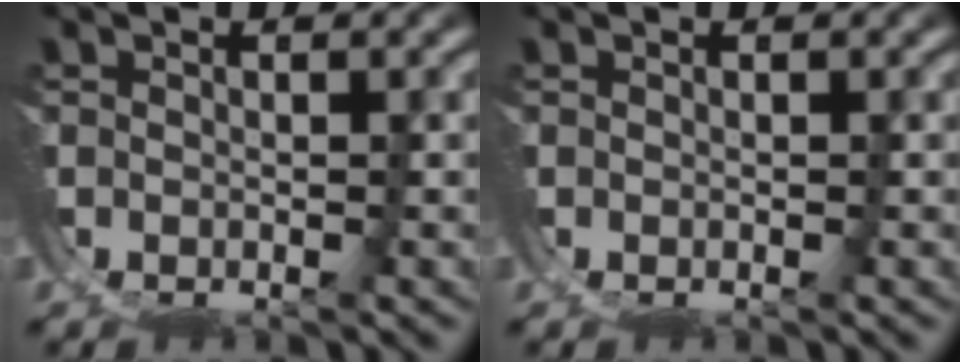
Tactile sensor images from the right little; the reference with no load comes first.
{"total": 0.0}